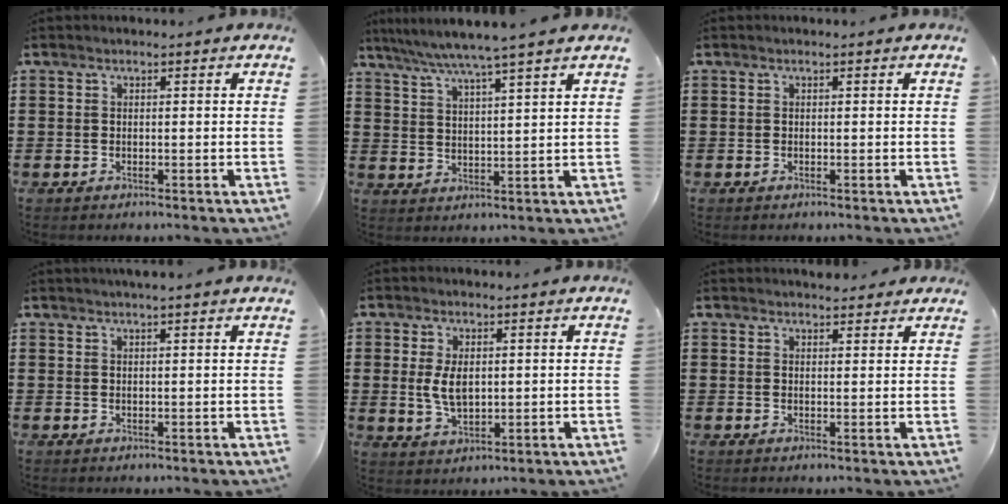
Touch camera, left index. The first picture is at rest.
{"total": 5.6, "force": [4.8, -1.0, 2.8], "torque": [-0.070, -0.025, 0.081]}
{"total": 0.0}
{"total": 1.4, "force": [1.2, -0.2, 0.7], "torque": [-0.013, 0.000, 0.022]}
{"total": 5.0, "force": [0.8, 2.7, 4.1], "torque": [-0.099, 0.002, 0.009]}
{"total": 2.2, "force": [2.1, 0.6, 0.3], "torque": [-0.002, -0.001, 0.040]}